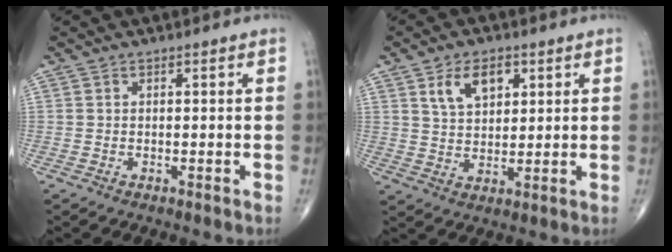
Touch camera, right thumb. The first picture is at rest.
{"total": 7.6, "force": [3.5, 4.5, 5.1], "torque": [-0.069, -0.013, 0.065]}